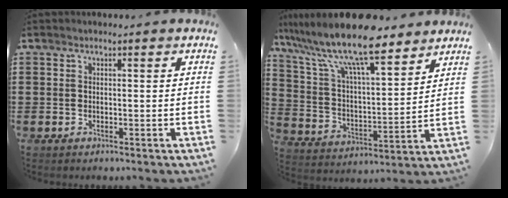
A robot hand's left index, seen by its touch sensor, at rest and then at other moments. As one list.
[{"total": 13.6, "force": [11.1, 2.2, 7.6], "torque": [-0.185, -0.053, 0.191]}]